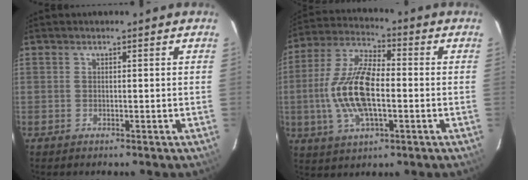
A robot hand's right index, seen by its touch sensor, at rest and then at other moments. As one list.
[{"total": 14.9, "force": [-2.0, 6.1, 13.5], "torque": [-0.283, 0.004, -0.040]}]